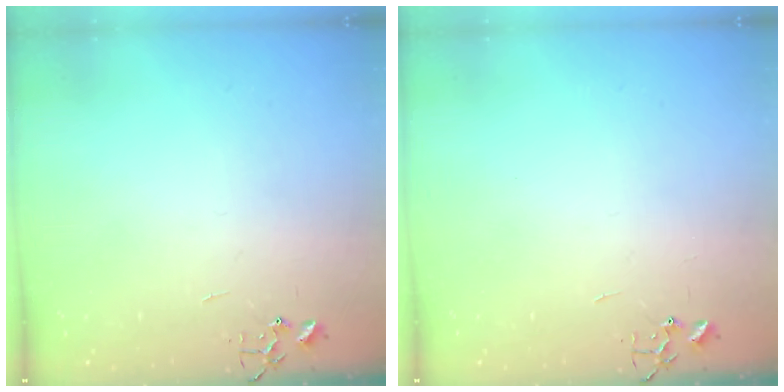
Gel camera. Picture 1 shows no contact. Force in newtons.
{"total": 0.0}